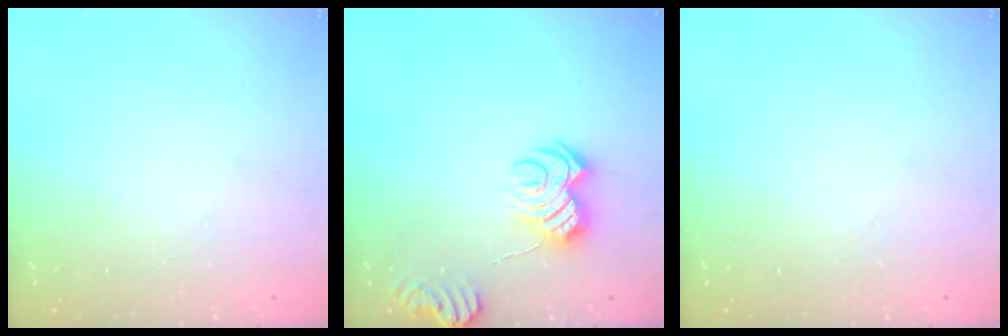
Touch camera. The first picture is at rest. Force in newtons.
{"total": 9.4, "press": 9.4, "slide": 0.6}
{"total": 0.0}